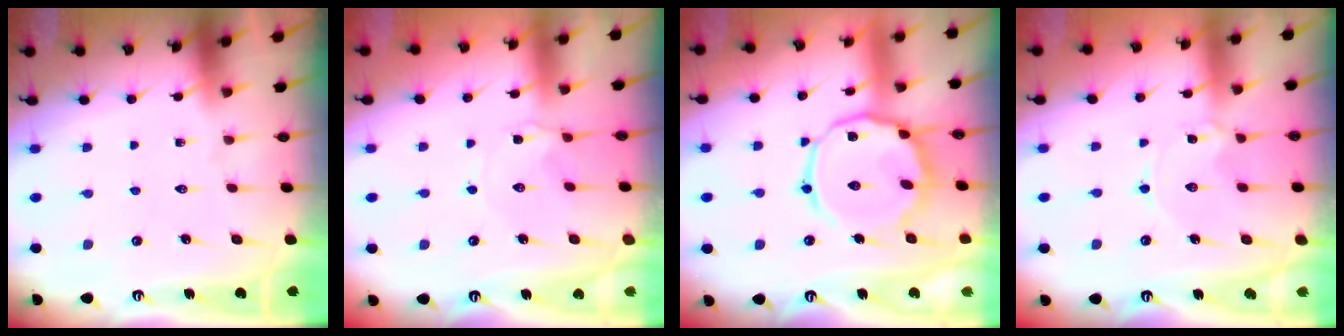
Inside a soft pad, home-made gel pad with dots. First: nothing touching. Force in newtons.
{"total": 2.7, "press": 2.7, "slide": 0.5}
{"total": 15.6, "press": 15.5, "slide": 1.2}
{"total": 1.7, "press": 1.7, "slide": 0.2}